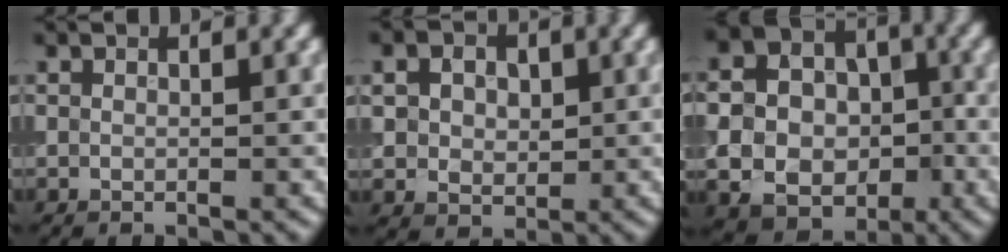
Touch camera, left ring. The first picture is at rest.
{"total": 6.0, "force": [1.8, 4.7, 3.3], "torque": [-0.075, 0.018, 0.016]}
{"total": 9.1, "force": [-1.7, 7.7, 4.4], "torque": [-0.068, -0.009, -0.049]}